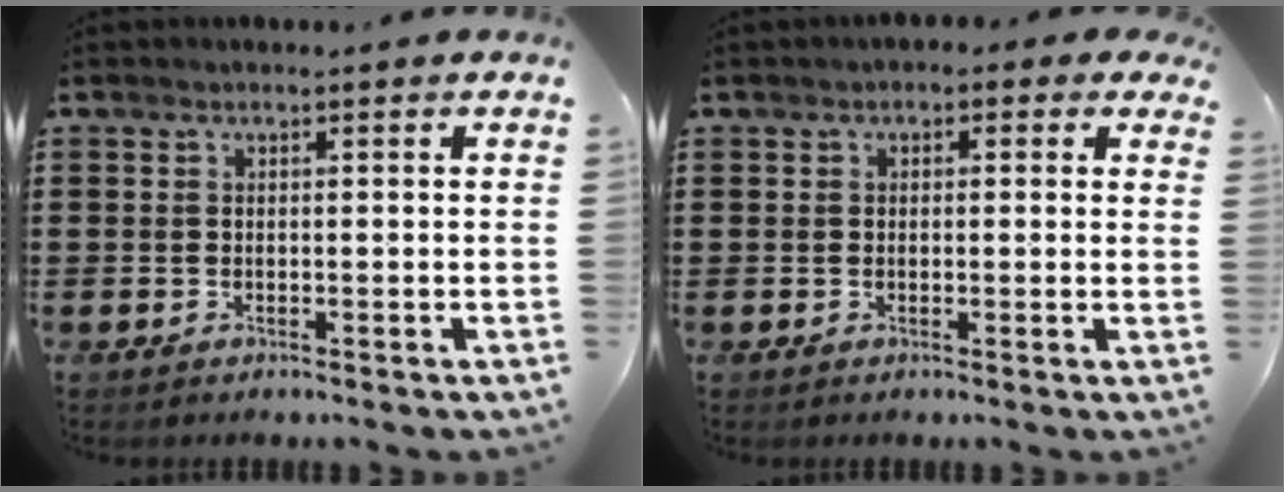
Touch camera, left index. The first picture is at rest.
{"total": 1.3, "force": [0.5, 0.9, 0.7], "torque": [-0.010, 0.005, 0.004]}